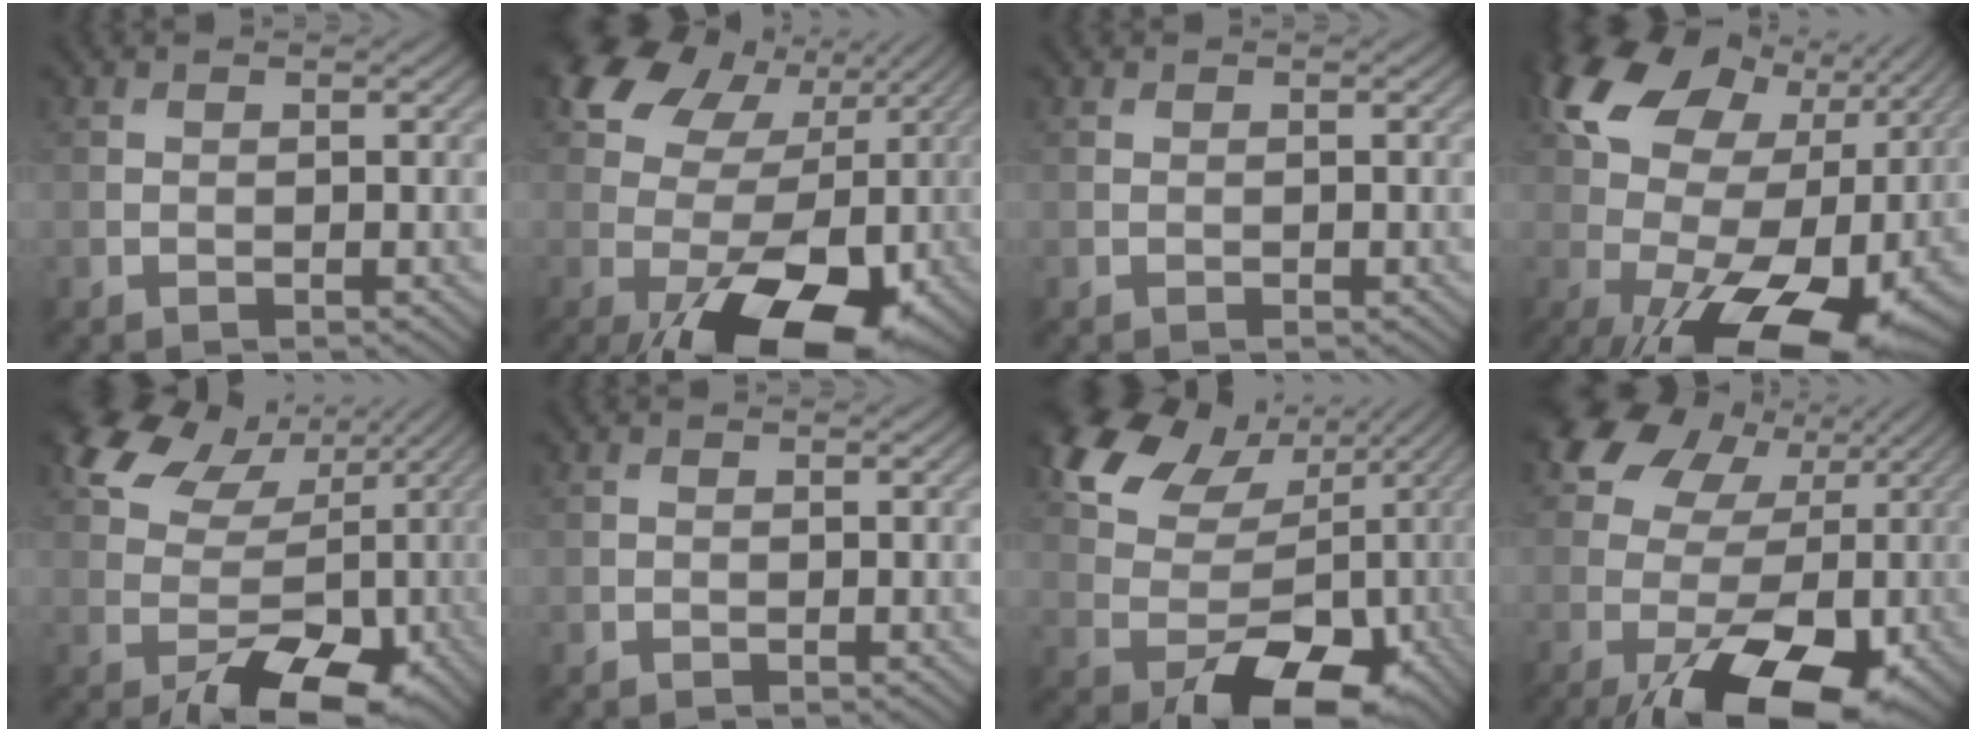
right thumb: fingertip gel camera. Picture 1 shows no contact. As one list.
[{"total": 17.9, "force": [-0.9, 12.0, 13.2], "torque": [-0.211, -0.020, 0.027]}, {"total": 0.0}, {"total": 19.4, "force": [2.5, 12.0, 15.0], "torque": [-0.267, 0.011, 0.048]}, {"total": 12.6, "force": [-0.9, 8.7, 9.1], "torque": [-0.147, -0.003, 0.014]}, {"total": 0.0}, {"total": 14.9, "force": [0.7, 10.9, 10.1], "torque": [-0.156, -0.005, 0.051]}, {"total": 18.1, "force": [-2.9, 12.5, 12.8], "torque": [-0.221, -0.024, -0.016]}]